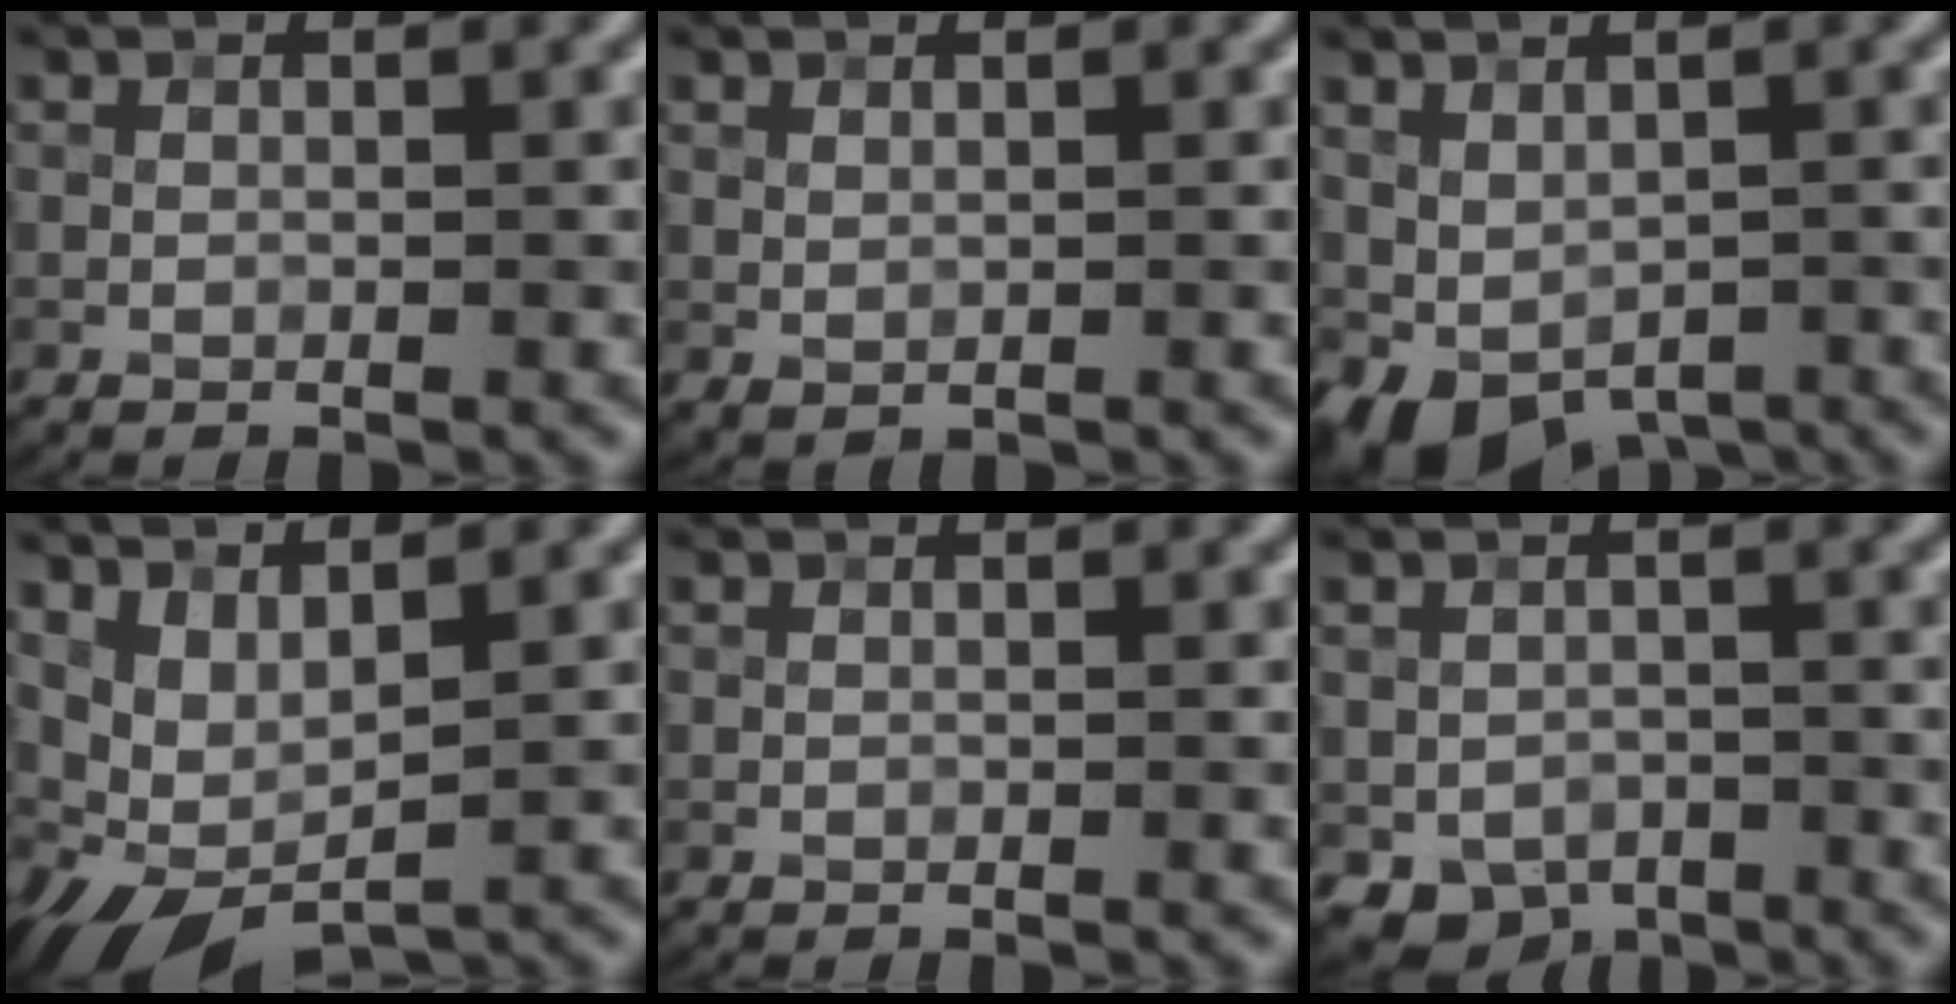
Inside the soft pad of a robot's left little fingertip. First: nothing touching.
{"total": 0.7, "force": [0.6, 0.3, 0.2], "torque": [-0.009, -0.003, 0.018]}
{"total": 4.7, "force": [-1.3, 3.1, 3.2], "torque": [-0.055, -0.007, -0.012]}
{"total": 4.5, "force": [0.9, 2.2, 3.8], "torque": [-0.092, -0.008, 0.024]}
{"total": 0.0}
{"total": 3.2, "force": [-1.5, 2.5, 1.2], "torque": [-0.018, -0.013, -0.022]}